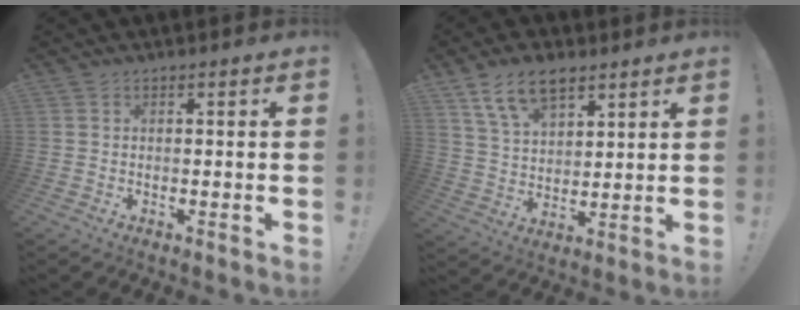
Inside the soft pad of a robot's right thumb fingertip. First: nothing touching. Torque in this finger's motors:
{"motor_torque": [0.10, 0.35, 0.08, 0.33, 0.22]}